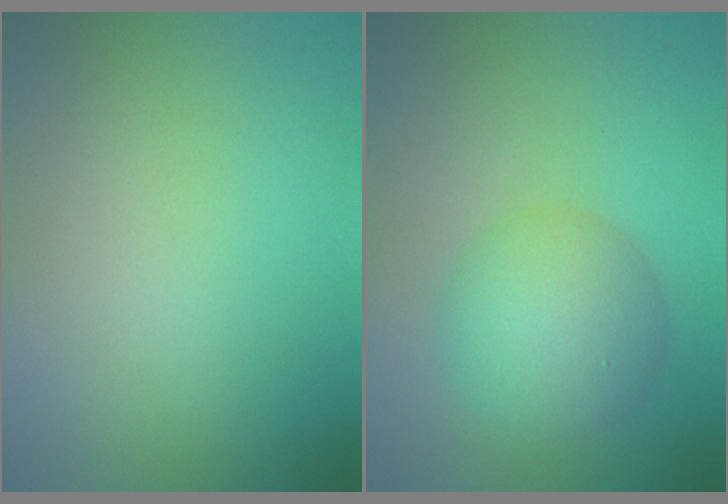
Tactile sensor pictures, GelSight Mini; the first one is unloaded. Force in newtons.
{"total": 5.5, "press": 5.5, "slide": 0.1}